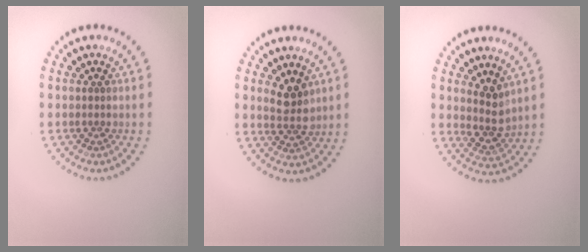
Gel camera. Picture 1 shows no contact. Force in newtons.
{"total": 2.6, "press": 2.4, "slide": 1.1}
{"total": 2.6, "press": 2.0, "slide": 1.7}